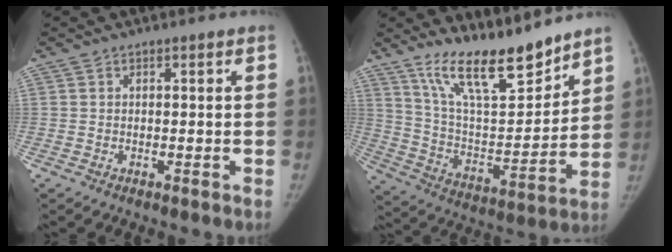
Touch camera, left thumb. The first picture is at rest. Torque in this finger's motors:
{"motor_torque": [0.32, 0.16, 1.37, -1.40, 0.06]}